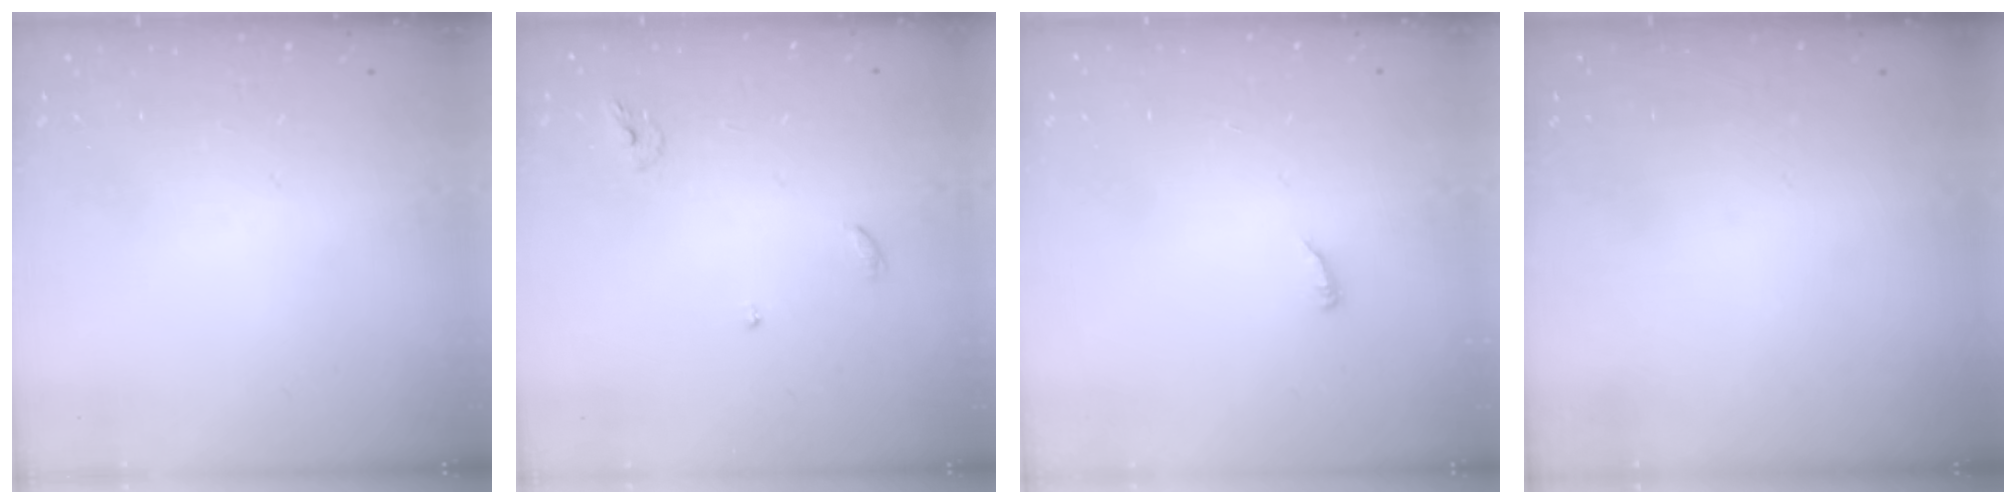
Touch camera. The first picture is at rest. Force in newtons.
{"total": 5.4, "press": 5.4, "slide": 0.2}
{"total": 4.3, "press": 4.2, "slide": 0.6}
{"total": 0.0}